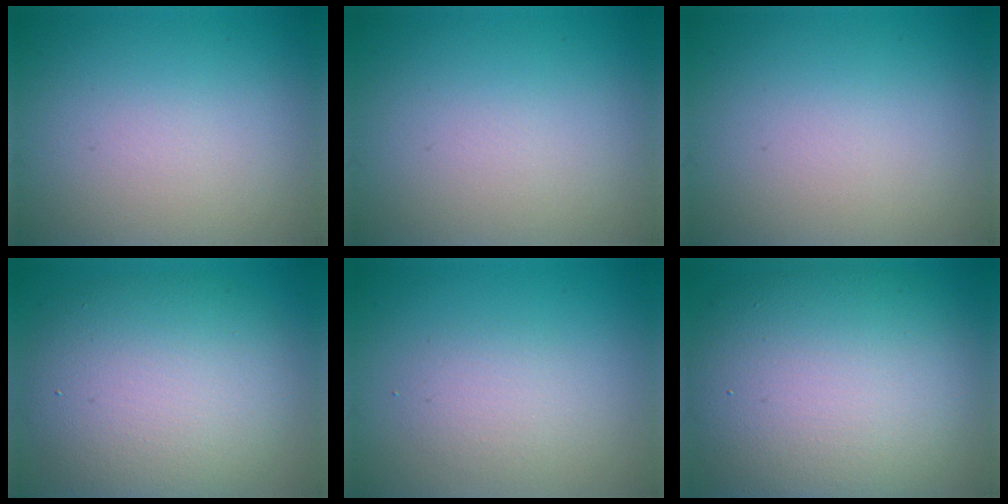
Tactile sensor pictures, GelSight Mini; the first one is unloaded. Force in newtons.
{"total": 0.0}
{"total": 0.0}
{"total": 8.8, "press": 8.8, "slide": 0.6}
{"total": 1.8, "press": 1.8, "slide": 0.1}
{"total": 12.7, "press": 12.6, "slide": 0.8}